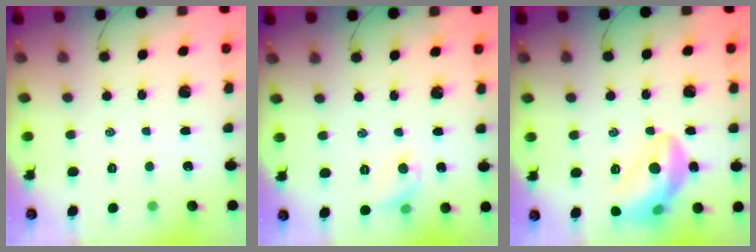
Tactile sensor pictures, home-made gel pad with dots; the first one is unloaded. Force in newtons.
{"total": 5.9, "press": 5.8, "slide": 1.3}
{"total": 15.5, "press": 15.4, "slide": 1.6}